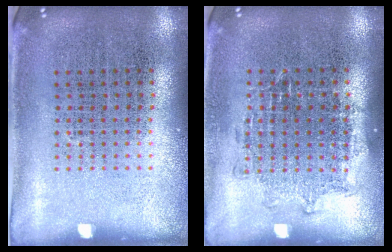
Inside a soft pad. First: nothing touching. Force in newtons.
{"total": 1.1, "press": 1.0, "slide": 0.5}